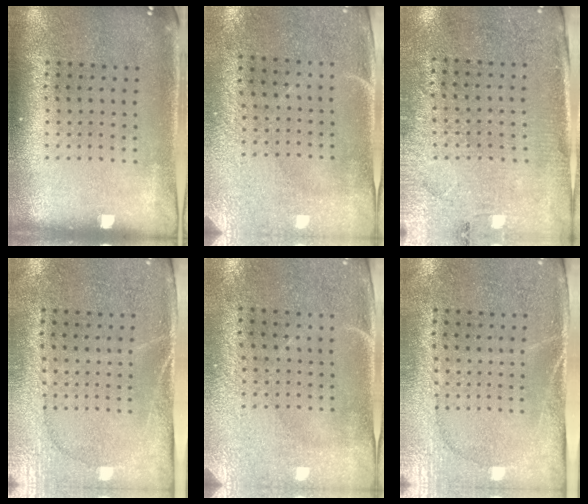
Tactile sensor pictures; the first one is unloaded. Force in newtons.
{"total": 2.9, "press": 2.5, "slide": 1.6}
{"total": 2.8, "press": 2.6, "slide": 1.2}
{"total": 2.7, "press": 2.3, "slide": 1.4}
{"total": 2.9, "press": 2.5, "slide": 1.6}
{"total": 2.7, "press": 2.3, "slide": 1.4}